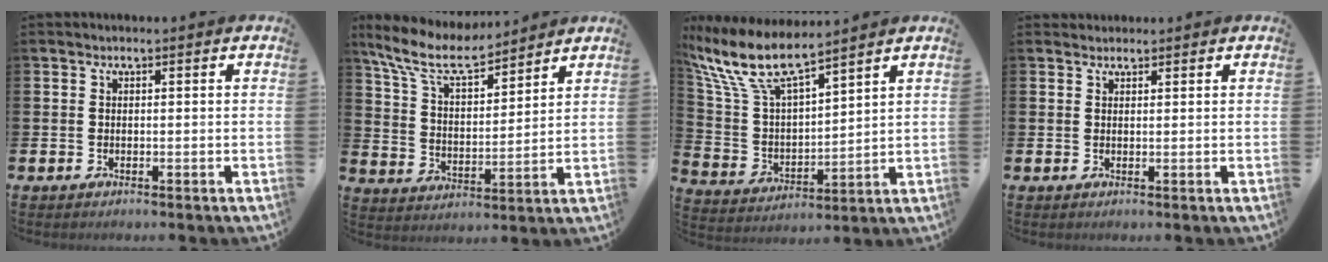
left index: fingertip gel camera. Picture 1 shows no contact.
{"total": 8.8, "force": [7.7, 2.3, 3.6], "torque": [-0.106, -0.040, 0.136]}
{"total": 10.3, "force": [8.7, 2.4, 5.1], "torque": [-0.138, -0.043, 0.153]}
{"total": 1.4, "force": [1.3, 0.5, -0.1], "torque": [0.012, 0.000, 0.022]}